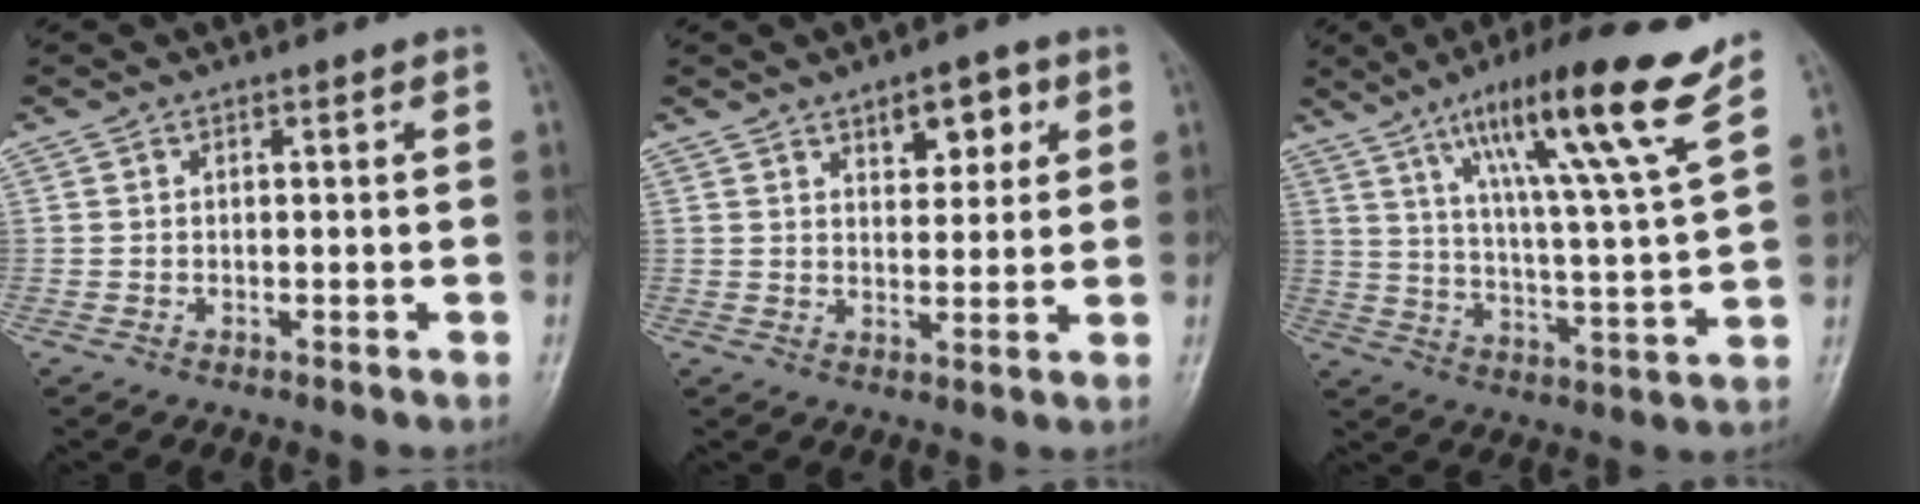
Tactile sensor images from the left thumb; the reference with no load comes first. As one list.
[{"total": 6.7, "force": [3.3, 3.5, 4.6], "torque": [-0.037, -0.015, 0.046]}, {"total": 17.9, "force": [10.9, 0.4, 14.2], "torque": [-0.225, -0.050, 0.175]}]